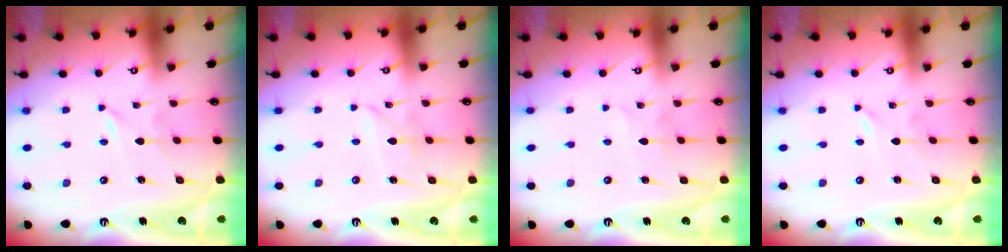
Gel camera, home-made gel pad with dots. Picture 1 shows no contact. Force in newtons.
{"total": 3.5, "press": 3.5, "slide": 0.2}
{"total": 4.3, "press": 4.3, "slide": 0.4}
{"total": 0.0}